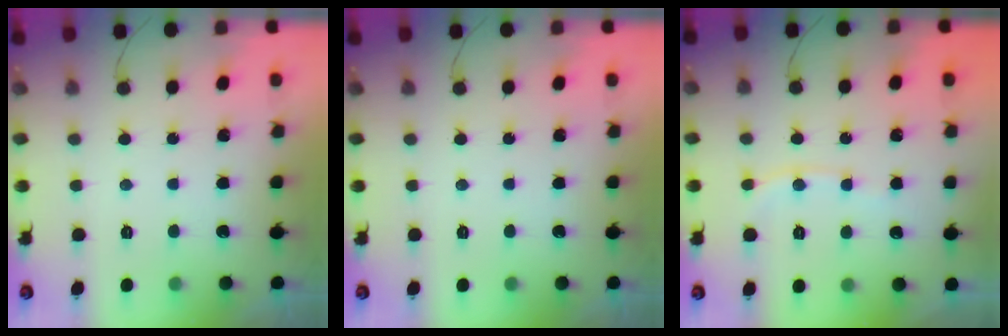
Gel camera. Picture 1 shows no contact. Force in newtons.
{"total": 0.0}
{"total": 5.7, "press": 5.6, "slide": 0.8}